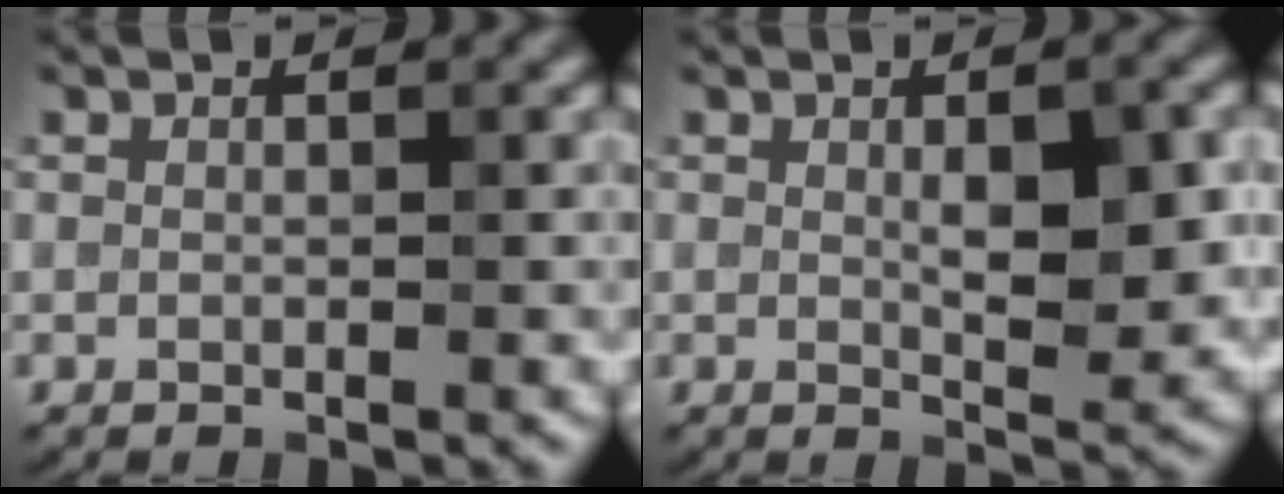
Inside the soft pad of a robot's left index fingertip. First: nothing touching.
{"total": 4.3, "force": [0.5, 1.5, 4.0], "torque": [-0.064, -0.003, 0.011]}